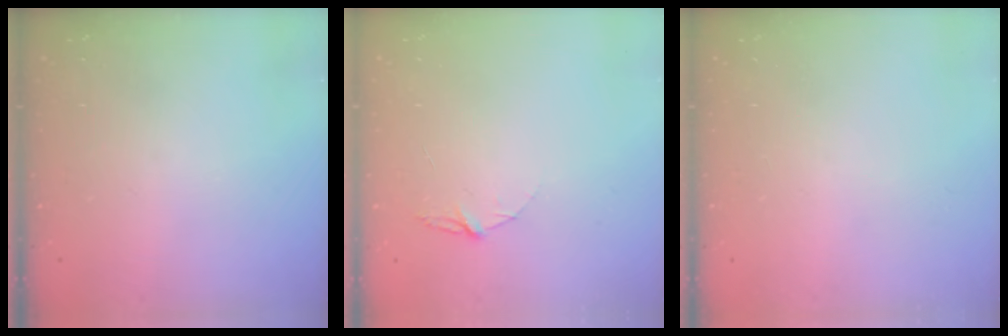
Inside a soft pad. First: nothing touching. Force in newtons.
{"total": 4.0, "press": 4.0, "slide": 0.5}
{"total": 0.0}